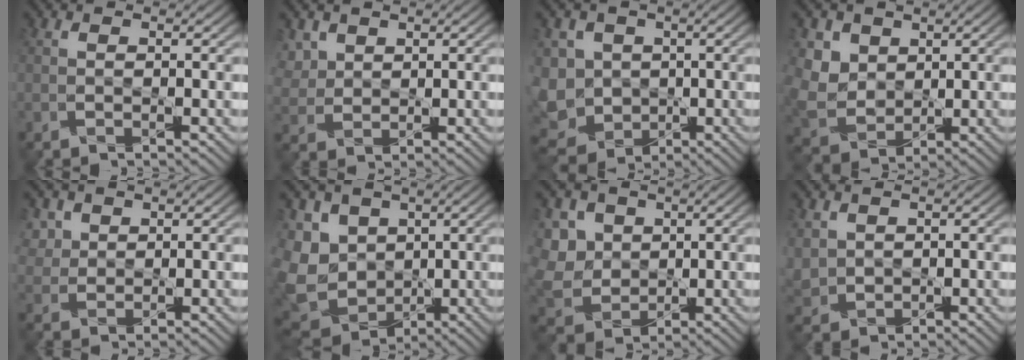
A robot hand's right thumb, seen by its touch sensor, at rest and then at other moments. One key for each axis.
{"total": 2.6, "fx": 1.6, "fy": 2.0, "fz": 0.6, "tx": -0.026, "ty": -0.005, "tz": 0.036}
{"total": 7.4, "fx": -0.9, "fy": 6.7, "fz": 3.0, "tx": -0.095, "ty": -0.016, "tz": -0.020}
{"total": 5.1, "fx": 2.3, "fy": 4.3, "fz": 1.5, "tx": -0.060, "ty": -0.011, "tz": 0.047}
{"total": 2.4, "fx": 1.5, "fy": 1.9, "fz": 0.2, "tx": -0.013, "ty": -0.003, "tz": 0.033}
{"total": 10.1, "fx": 0.7, "fy": 8.6, "fz": 5.2, "tx": -0.162, "ty": -0.022, "tz": 0.037}
{"total": 6.4, "fx": 1.6, "fy": 5.7, "fz": 2.4, "tx": -0.103, "ty": -0.006, "tz": 0.033}
{"total": 3.2, "fx": 0.9, "fy": 2.6, "fz": 1.5, "tx": -0.052, "ty": -0.011, "tz": 0.026}